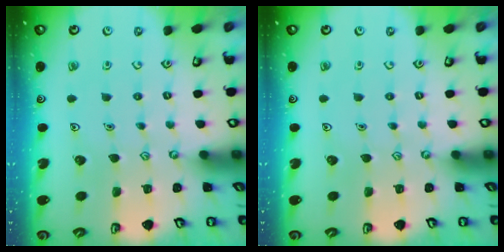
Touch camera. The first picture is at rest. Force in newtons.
{"total": 0.0}